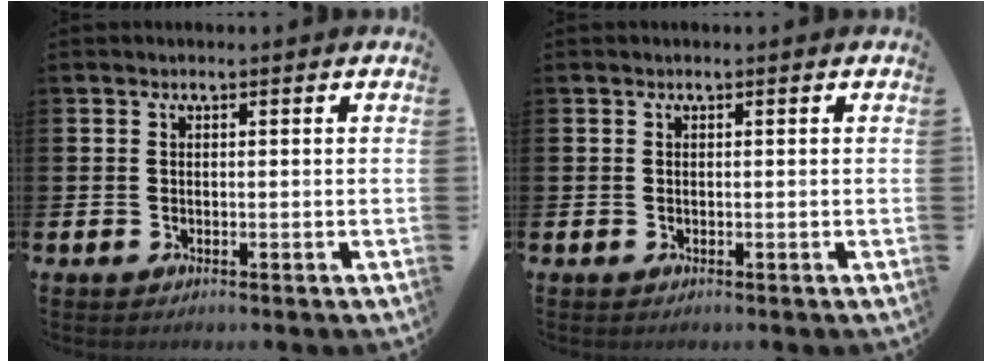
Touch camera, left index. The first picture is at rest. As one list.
[{"total": 0.0}]